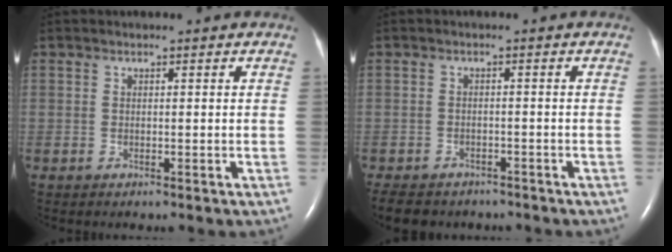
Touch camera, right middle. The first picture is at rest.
{"total": 9.7, "force": [-8.0, 4.4, 3.2], "torque": [-0.069, -0.005, -0.103]}